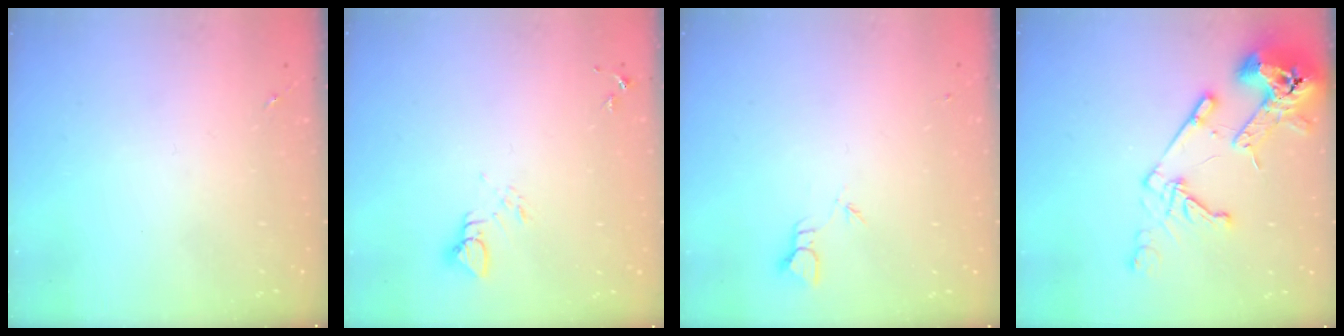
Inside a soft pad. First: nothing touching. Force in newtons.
{"total": 3.7, "press": 3.7, "slide": 0.1}
{"total": 1.8, "press": 1.8, "slide": 0.0}
{"total": 18.8, "press": 18.6, "slide": 2.5}